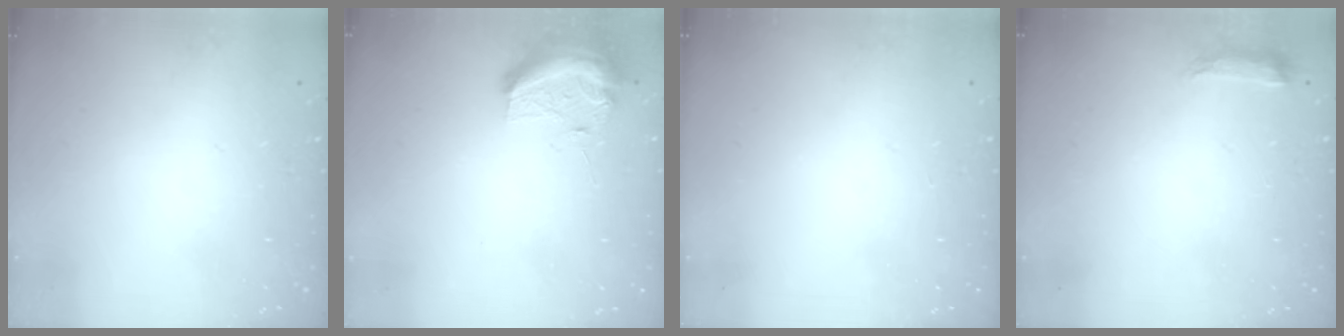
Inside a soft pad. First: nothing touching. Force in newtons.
{"total": 11.1, "press": 11.0, "slide": 1.2}
{"total": 0.0}
{"total": 6.5, "press": 6.4, "slide": 1.0}